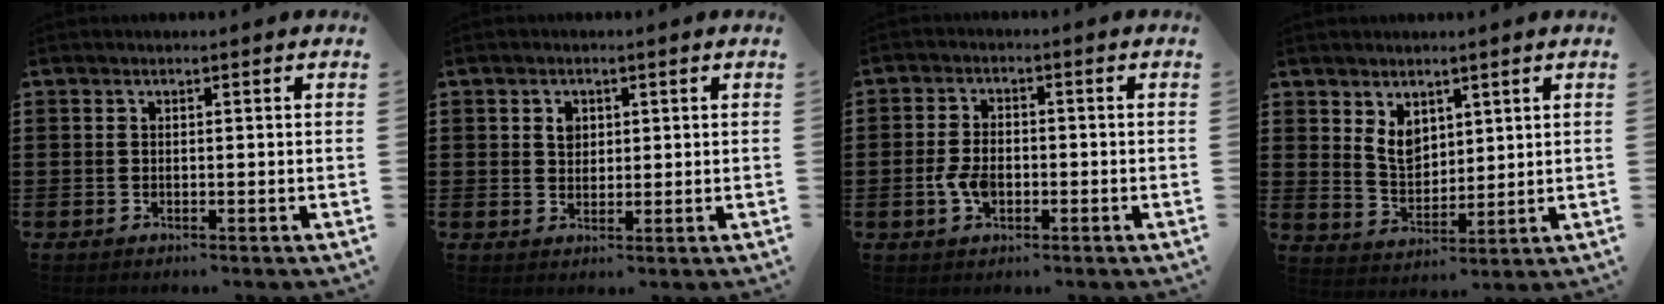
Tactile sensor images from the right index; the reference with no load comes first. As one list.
[{"total": 2.2, "force": [0.9, 1.6, 1.1], "torque": [-0.028, 0.008, 0.016]}, {"total": 4.1, "force": [-1.1, 2.7, 2.9], "torque": [-0.076, -0.002, -0.025]}, {"total": 4.9, "force": [2.7, 3.3, 2.5], "torque": [-0.062, 0.004, 0.051]}]